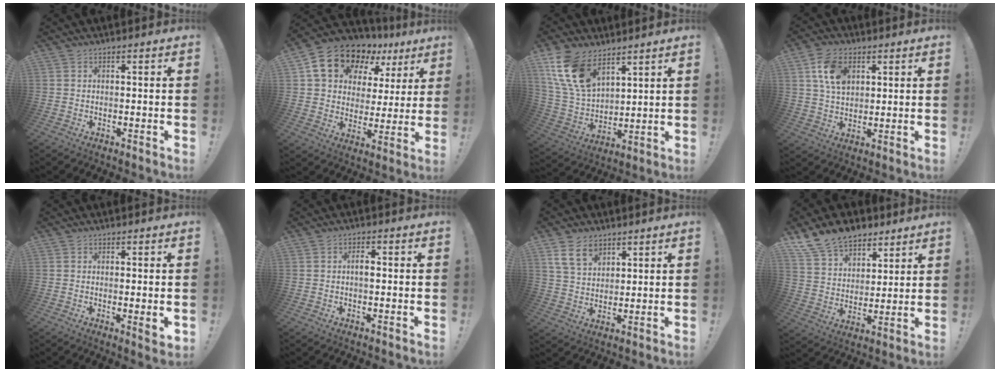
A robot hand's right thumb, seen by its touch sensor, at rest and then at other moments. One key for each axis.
{"total": 15.9, "fx": 10.0, "fy": 9.6, "fz": 7.6, "tx": -0.127, "ty": -0.059, "tz": 0.188}
{"total": 15.5, "fx": 9.2, "fy": 8.9, "fz": 8.7, "tx": -0.182, "ty": -0.049, "tz": 0.178}
{"total": 10.5, "fx": 4.0, "fy": 7.1, "fz": 6.6, "tx": -0.110, "ty": -0.002, "tz": 0.076}
{"total": 3.2, "fx": 0.0, "fy": 0.1, "fz": 3.2, "tx": -0.042, "ty": -0.009, "tz": 0.000}
{"total": 2.5, "fx": -0.5, "fy": 1.1, "fz": 2.3, "tx": -0.034, "ty": 0.006, "tz": -0.013}
{"total": 9.5, "fx": 5.9, "fy": 6.1, "fz": 4.3, "tx": -0.076, "ty": -0.022, "tz": 0.116}
{"total": 14.0, "fx": 10.5, "fy": 8.3, "fz": 4.0, "tx": -0.078, "ty": -0.073, "tz": 0.203}